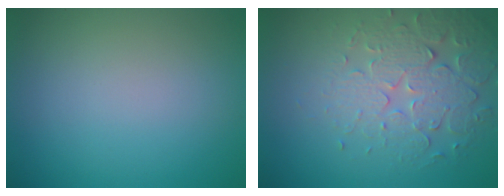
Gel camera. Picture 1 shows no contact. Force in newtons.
{"total": 4.5, "press": 4.1, "slide": 1.9}